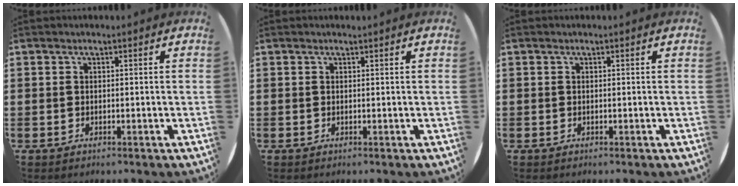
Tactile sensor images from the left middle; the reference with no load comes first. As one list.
[{"total": 0.0}, {"total": 0.0}]